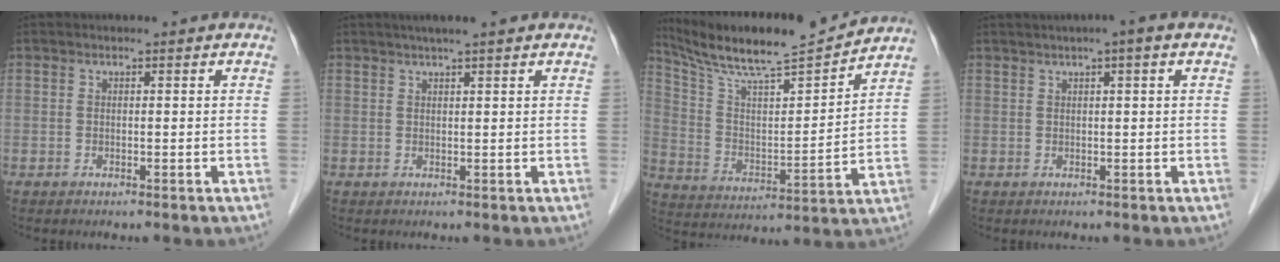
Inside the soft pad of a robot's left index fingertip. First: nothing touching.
{"total": 4.0, "force": [3.1, 0.0, 2.6], "torque": [-0.039, 0.021, 0.048]}
{"total": 17.2, "force": [15.7, 0.0, 6.8], "torque": [-0.131, 0.000, 0.267]}
{"total": 3.5, "force": [2.0, 0.0, 2.9], "torque": [-0.049, 0.013, 0.029]}